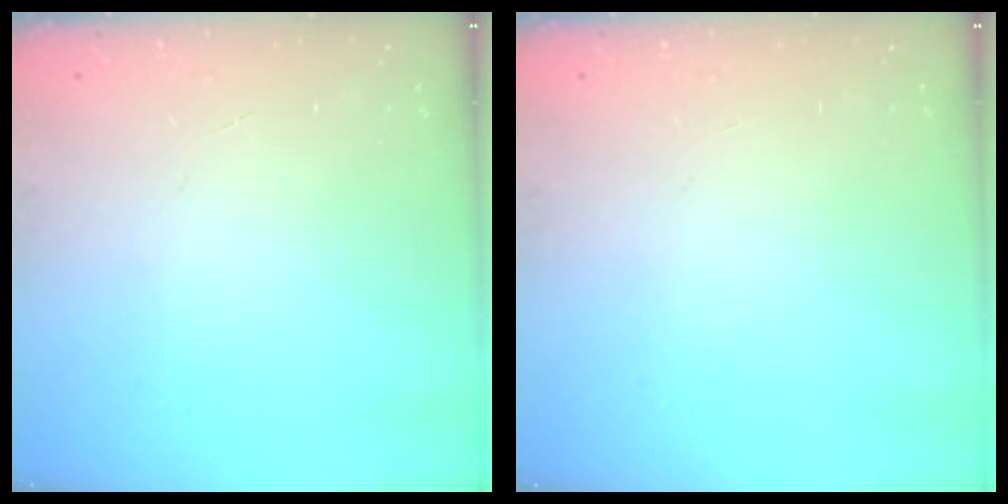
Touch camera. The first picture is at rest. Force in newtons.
{"total": 0.0}